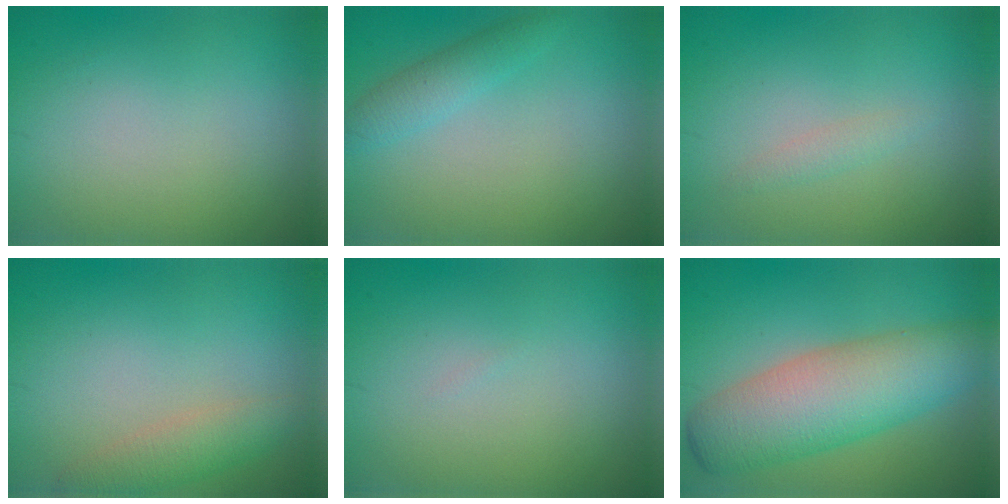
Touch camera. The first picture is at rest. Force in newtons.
{"total": 2.2, "press": 2.2, "slide": 0.0}
{"total": 1.0, "press": 1.0, "slide": 0.1}
{"total": 2.4, "press": 2.4, "slide": 0.2}
{"total": 0.0}
{"total": 8.3, "press": 8.3, "slide": 0.2}